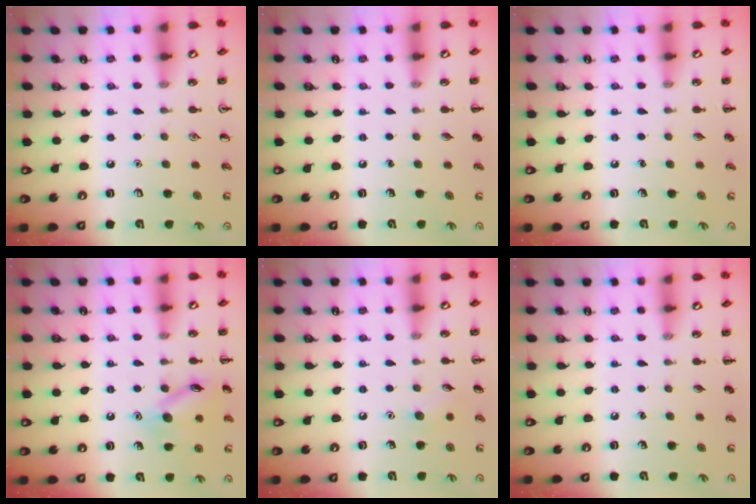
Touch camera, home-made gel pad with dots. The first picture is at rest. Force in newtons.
{"total": 0.0}
{"total": 0.0}
{"total": 11.7, "press": 11.7, "slide": 0.9}
{"total": 5.4, "press": 5.1, "slide": 1.7}
{"total": 0.0}